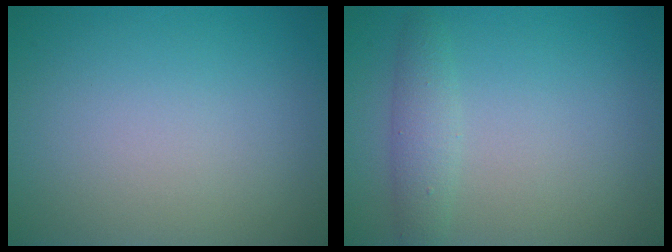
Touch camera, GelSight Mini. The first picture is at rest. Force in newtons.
{"total": 2.1, "press": 2.1, "slide": 0.1}